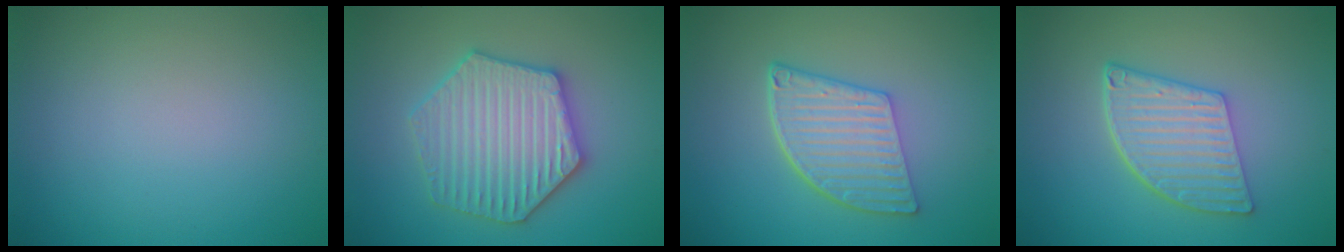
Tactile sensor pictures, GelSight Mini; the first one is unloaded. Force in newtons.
{"total": 6.1, "press": 6.1, "slide": 1.1}
{"total": 5.8, "press": 4.3, "slide": 3.9}
{"total": 5.6, "press": 4.1, "slide": 3.7}